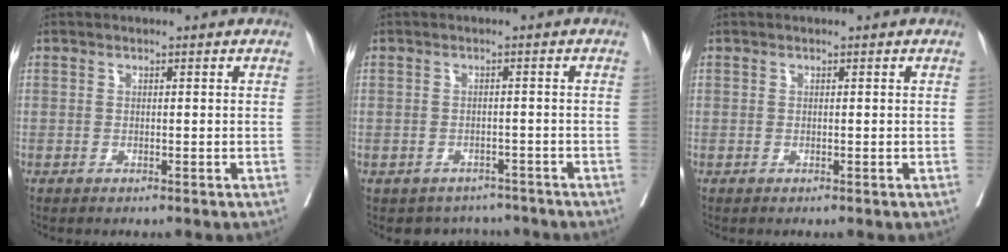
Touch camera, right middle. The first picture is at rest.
{"total": 4.8, "force": [-4.2, 2.4, -0.2], "torque": [0.012, 0.016, -0.052]}
{"total": 0.0}